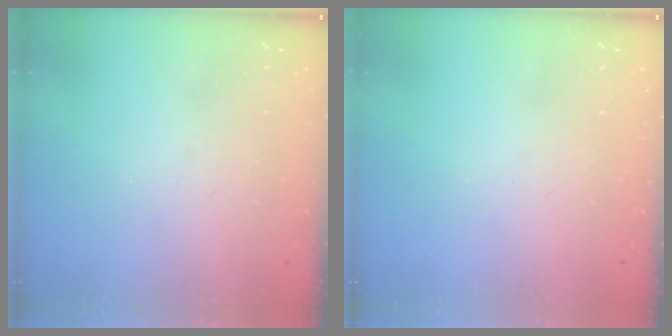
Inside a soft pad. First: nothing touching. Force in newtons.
{"total": 0.0}